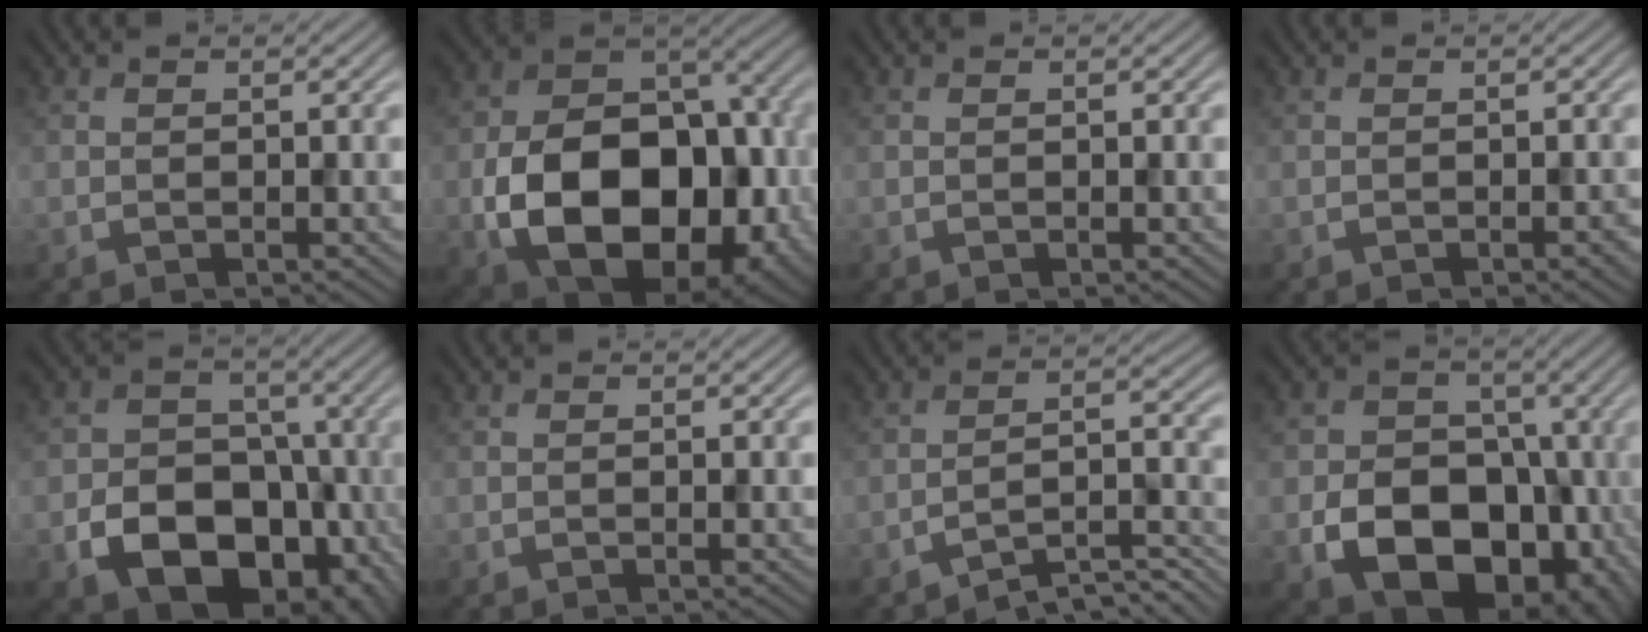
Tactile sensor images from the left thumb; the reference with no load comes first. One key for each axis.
{"total": 17.6, "fx": -4.6, "fy": 12.1, "fz": 12.0, "tx": -0.208, "ty": -0.052, "tz": -0.060}
{"total": 0.0}
{"total": 0.7, "fx": -0.5, "fy": 0.2, "fz": 0.4, "tx": -0.010, "ty": -0.001, "tz": -0.006}
{"total": 12.6, "fx": -4.9, "fy": 9.1, "fz": 7.2, "tx": -0.123, "ty": -0.040, "tz": -0.086}
{"total": 0.0}
{"total": 5.9, "fx": -4.7, "fy": 1.0, "fz": 3.5, "tx": -0.062, "ty": 0.007, "tz": -0.080}
{"total": 13.9, "fx": -4.4, "fy": 10.2, "fz": 8.5, "tx": -0.140, "ty": -0.039, "tz": -0.078}